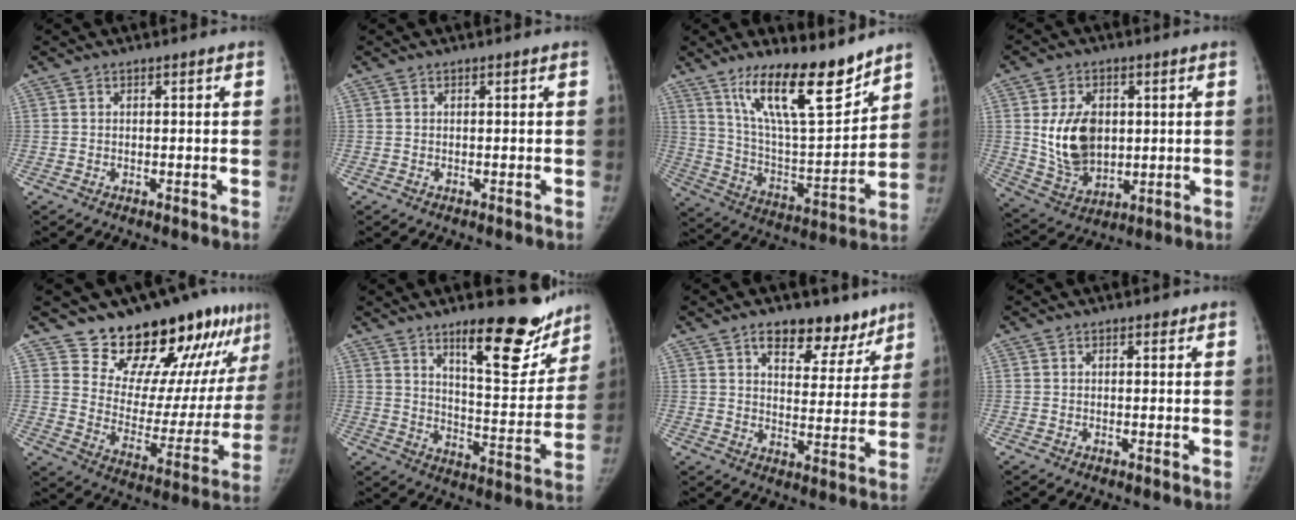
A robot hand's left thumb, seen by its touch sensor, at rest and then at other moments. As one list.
[{"total": 0.0}, {"total": 18.9, "force": [13.3, 5.1, 12.4], "torque": [-0.175, -0.084, 0.236]}, {"total": 12.7, "force": [1.7, 8.9, 9.0], "torque": [-0.126, -0.018, 0.045]}, {"total": 21.6, "force": [16.5, 8.9, 10.8], "torque": [-0.106, -0.110, 0.239]}, {"total": 18.1, "force": [12.5, 5.9, 11.7], "torque": [-0.105, -0.097, 0.183]}, {"total": 11.6, "force": [8.0, 6.2, 5.6], "torque": [-0.031, -0.041, 0.118]}, {"total": 0.6, "force": [0.4, 0.4, 0.2], "torque": [0.000, -0.002, 0.001]}]